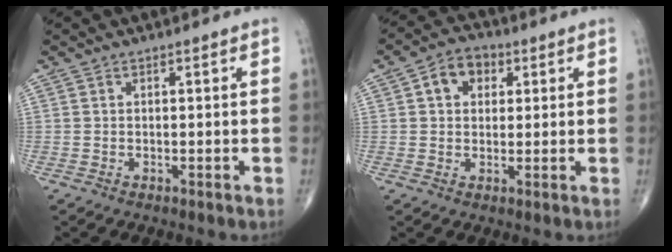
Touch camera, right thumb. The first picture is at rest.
{"total": 6.4, "force": [1.9, 4.8, 3.8], "torque": [-0.039, 0.008, 0.023]}